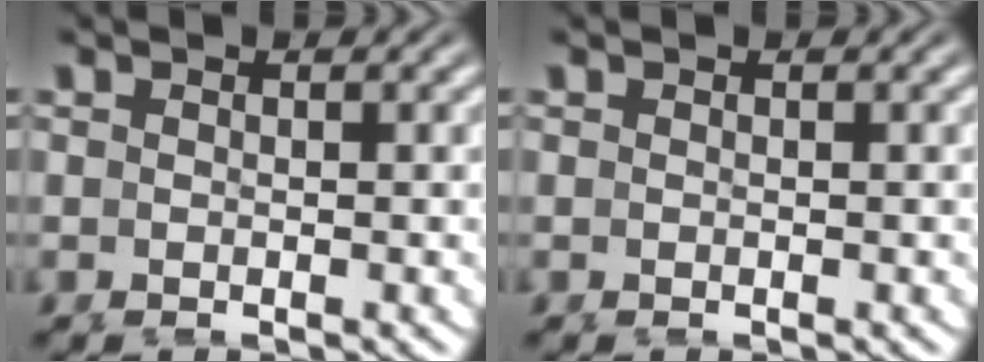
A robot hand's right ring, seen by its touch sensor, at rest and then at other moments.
{"total": 0.0}